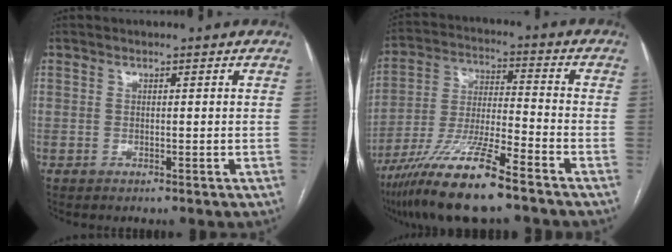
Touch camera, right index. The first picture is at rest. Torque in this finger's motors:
{"motor_torque": [1.05, -1.08, 0.94, 0.21]}